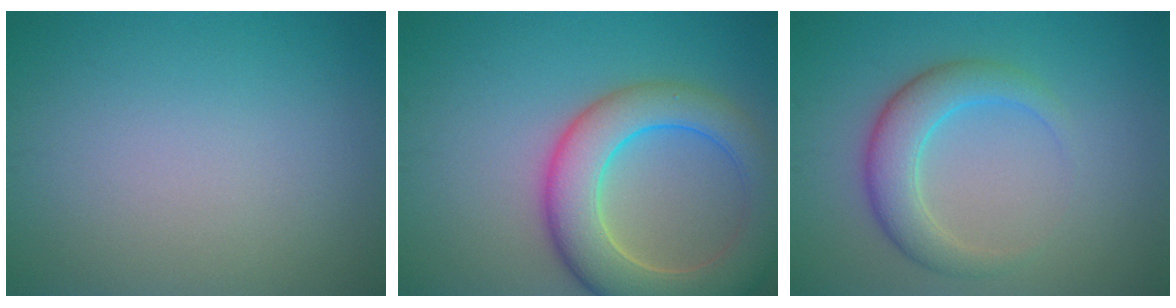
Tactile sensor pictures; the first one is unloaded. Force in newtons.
{"total": 8.7, "press": 8.7, "slide": 0.5}
{"total": 4.2, "press": 4.2, "slide": 0.1}